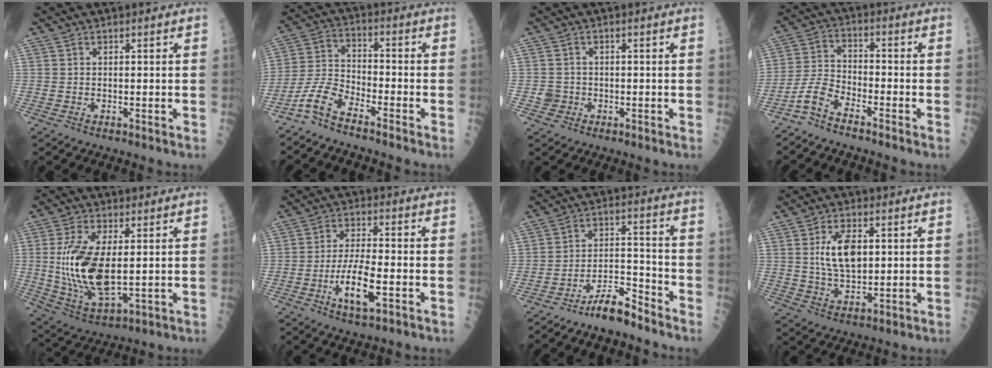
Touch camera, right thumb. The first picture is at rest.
{"total": 7.4, "force": [-5.7, 1.6, 4.5], "torque": [-0.111, 0.040, -0.124]}
{"total": 2.0, "force": [-0.6, 1.9, 0.2], "torque": [0.010, 0.009, -0.011]}
{"total": 5.8, "force": [-4.5, 1.4, 3.4], "torque": [-0.083, 0.033, -0.099]}
{"total": 15.5, "force": [0.8, 6.7, 14.0], "torque": [-0.290, -0.019, 0.028]}
{"total": 9.0, "force": [-3.0, 2.4, 8.1], "torque": [-0.162, 0.011, -0.055]}
{"total": 8.1, "force": [-6.8, 1.6, 4.1], "torque": [-0.075, 0.064, -0.121]}
{"total": 8.7, "force": [1.7, 4.3, 7.3], "torque": [-0.123, -0.007, 0.035]}